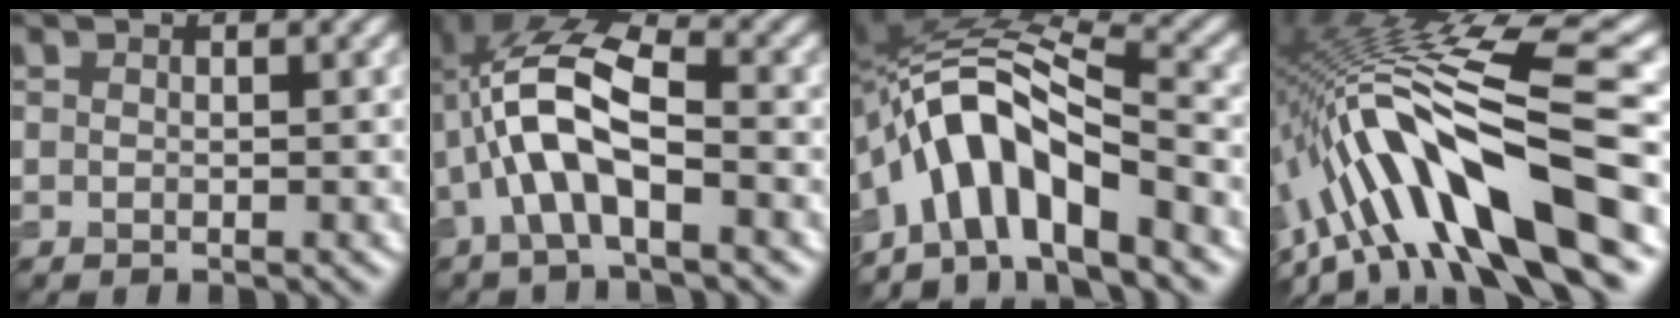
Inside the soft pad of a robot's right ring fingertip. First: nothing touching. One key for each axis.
{"total": 8.2, "fx": -1.8, "fy": 3.2, "fz": 7.4, "tx": -0.148, "ty": 0.025, "tz": -0.042}
{"total": 9.2, "fx": -5.1, "fy": 3.3, "fz": 6.9, "tx": -0.106, "ty": 0.023, "tz": -0.105}
{"total": 13.9, "fx": -4.6, "fy": 3.1, "fz": 12.8, "tx": -0.218, "ty": 0.030, "tz": -0.075}